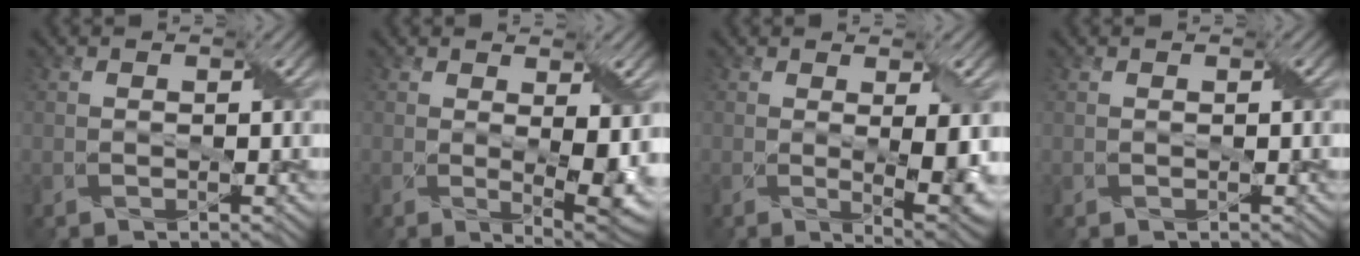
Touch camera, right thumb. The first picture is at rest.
{"total": 6.3, "force": [0.2, 2.6, 5.7], "torque": [-0.100, -0.021, 0.017]}
{"total": 5.8, "force": [-0.1, 1.7, 5.5], "torque": [-0.092, -0.015, 0.007]}
{"total": 0.0}